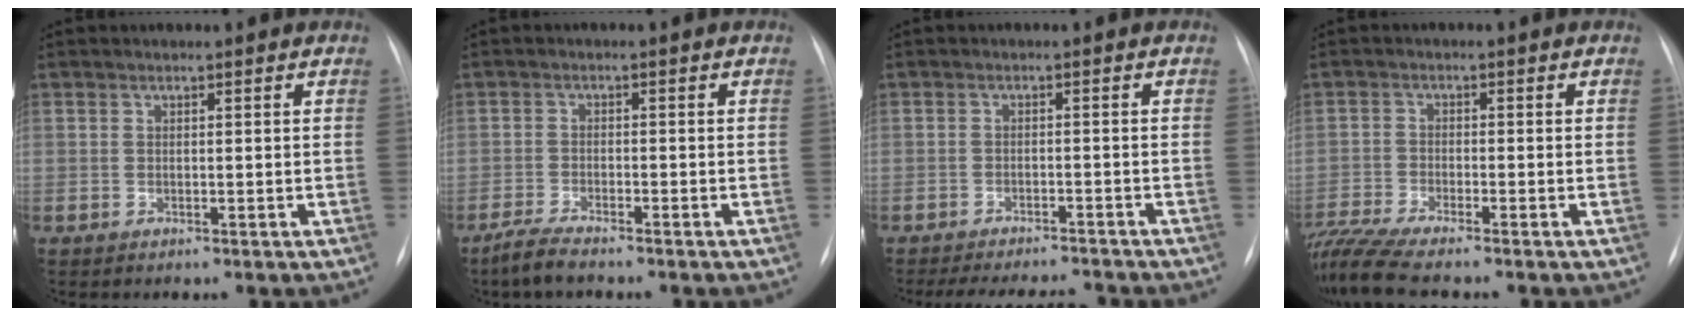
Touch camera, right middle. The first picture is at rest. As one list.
[{"total": 3.4, "force": [-2.8, 0.2, 1.9], "torque": [-0.048, -0.011, -0.055]}, {"total": 10.0, "force": [-9.4, 1.6, 3.2], "torque": [-0.052, 0.002, -0.126]}, {"total": 7.2, "force": [-6.4, -1.1, 3.1], "torque": [-0.062, -0.016, -0.118]}]